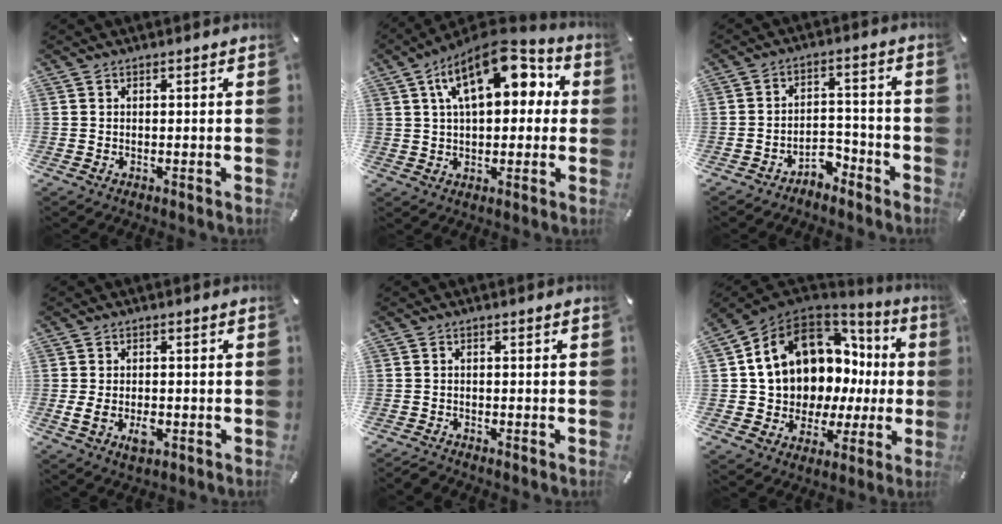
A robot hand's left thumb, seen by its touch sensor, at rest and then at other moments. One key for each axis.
{"total": 16.5, "fx": 6.4, "fy": 9.0, "fz": 12.2, "tx": -0.192, "ty": -0.016, "tz": 0.107}
{"total": 5.4, "fx": -4.5, "fy": 2.6, "fz": 1.6, "tx": -0.020, "ty": 0.026, "tz": -0.083}
{"total": 5.4, "fx": -1.4, "fy": 3.3, "fz": 4.1, "tx": -0.087, "ty": 0.001, "tz": -0.025}
{"total": 1.4, "fx": -1.4, "fy": 0.2, "fz": 0.0, "tx": -0.010, "ty": 0.002, "tz": -0.030}
{"total": 14.5, "fx": 6.1, "fy": 10.8, "fz": 7.5, "tx": -0.140, "ty": -0.058, "tz": 0.121}